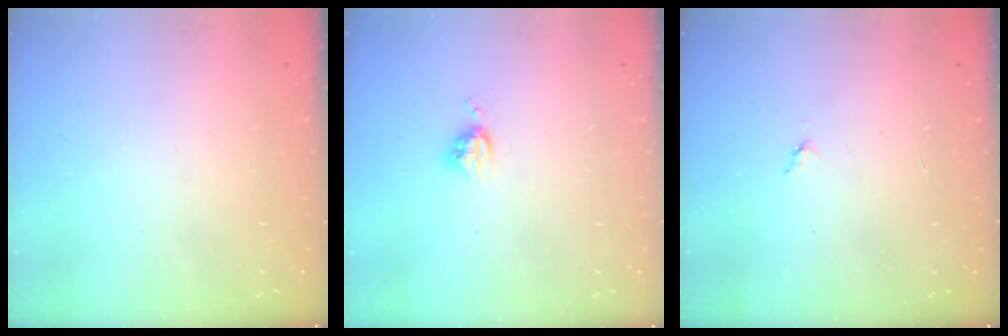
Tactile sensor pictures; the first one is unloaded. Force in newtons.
{"total": 4.0, "press": 4.0, "slide": 0.5}
{"total": 3.5, "press": 3.4, "slide": 0.4}